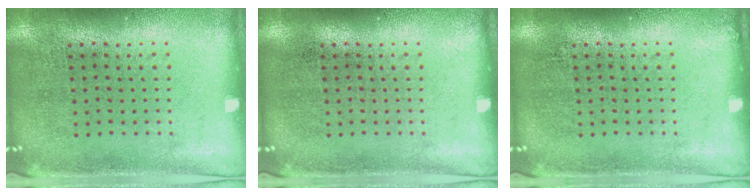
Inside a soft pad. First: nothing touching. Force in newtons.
{"total": 0.0}
{"total": 0.0}